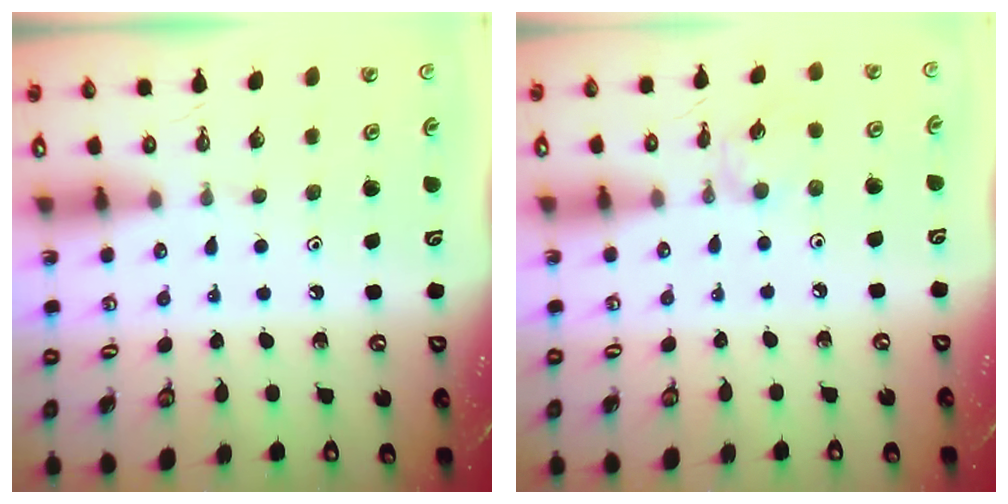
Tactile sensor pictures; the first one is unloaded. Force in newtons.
{"total": 1.5, "press": 1.4, "slide": 0.4}